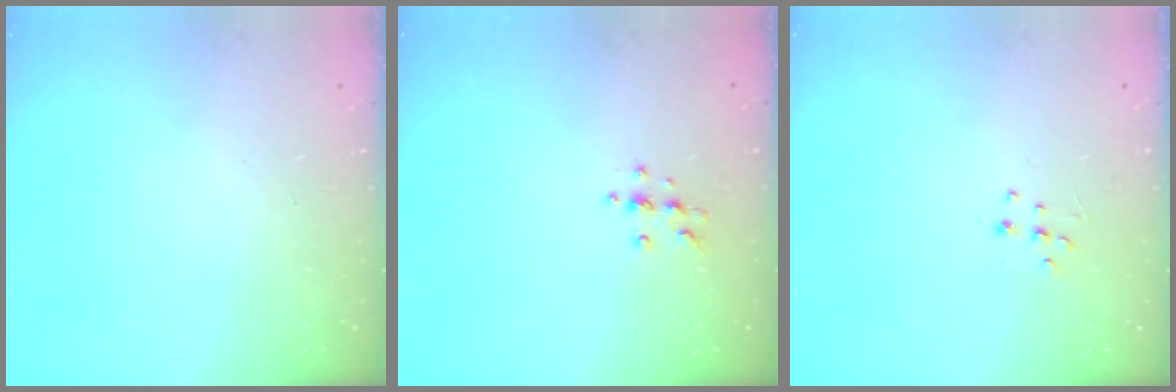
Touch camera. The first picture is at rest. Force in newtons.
{"total": 4.7, "press": 4.6, "slide": 0.5}
{"total": 5.3, "press": 5.2, "slide": 0.7}